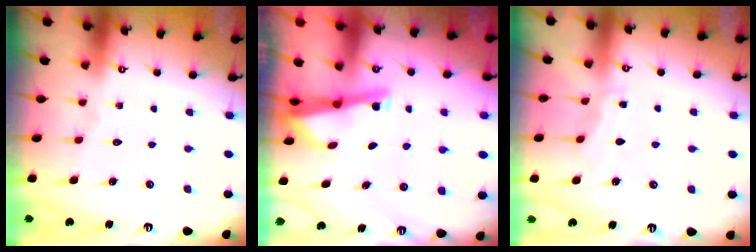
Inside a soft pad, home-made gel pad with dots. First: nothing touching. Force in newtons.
{"total": 2.5, "press": 2.5, "slide": 0.1}
{"total": 4.0, "press": 4.0, "slide": 0.5}